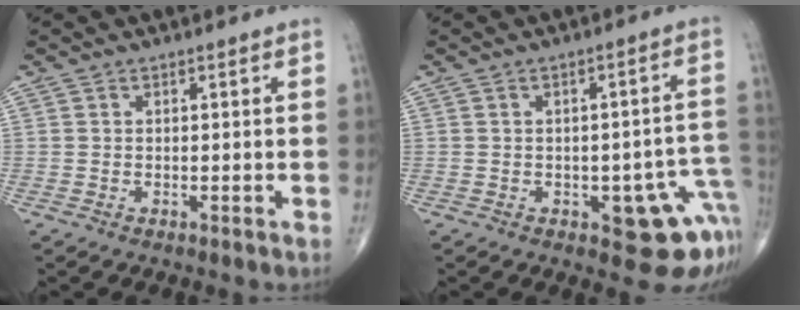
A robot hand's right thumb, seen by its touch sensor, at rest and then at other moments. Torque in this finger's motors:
{"motor_torque": [1.63, 0.95, -0.03, -0.27, 0.09]}